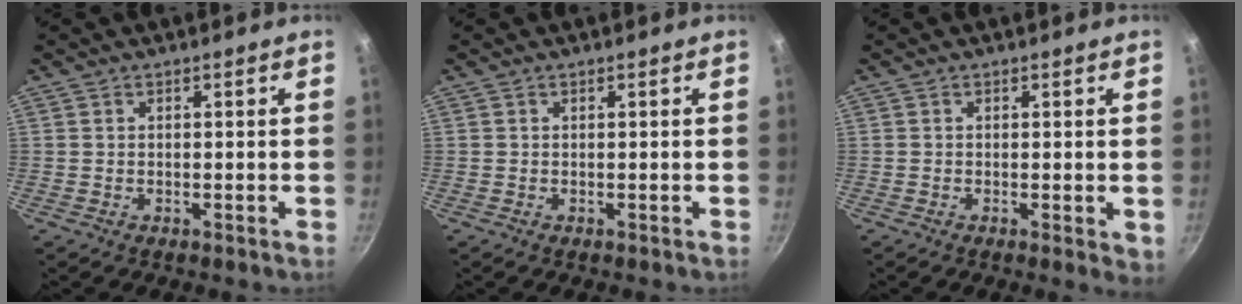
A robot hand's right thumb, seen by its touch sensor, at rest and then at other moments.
{"total": 0.0}
{"total": 2.2, "force": [-0.2, 0.9, 2.0], "torque": [-0.025, -0.008, -0.004]}